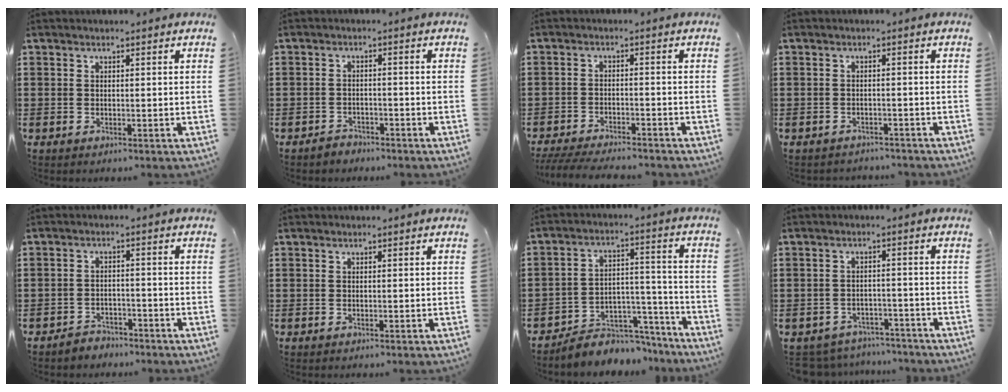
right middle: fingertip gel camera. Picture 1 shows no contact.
{"total": 1.7, "force": [-1.6, 0.6, -0.1], "torque": [-0.004, 0.003, -0.037]}
{"total": 3.9, "force": [-3.7, 0.2, 1.0], "torque": [-0.029, -0.007, -0.079]}
{"total": 1.5, "force": [-1.5, 0.2, -0.3], "torque": [-0.001, 0.001, -0.035]}
{"total": 2.5, "force": [-2.4, 0.6, -0.2], "torque": [-0.004, 0.003, -0.054]}
{"total": 0.0}
{"total": 6.0, "force": [-5.5, 2.4, 0.5], "torque": [-0.006, 0.023, -0.105]}
{"total": 3.5, "force": [-3.4, 0.6, -0.2], "torque": [-0.004, 0.002, -0.073]}